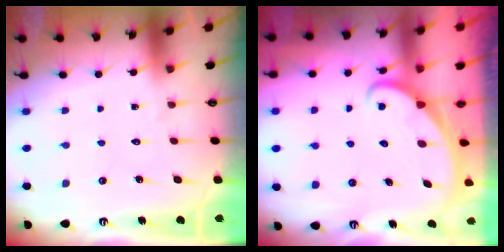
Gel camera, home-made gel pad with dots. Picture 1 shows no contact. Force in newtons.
{"total": 2.5, "press": 2.5, "slide": 0.2}